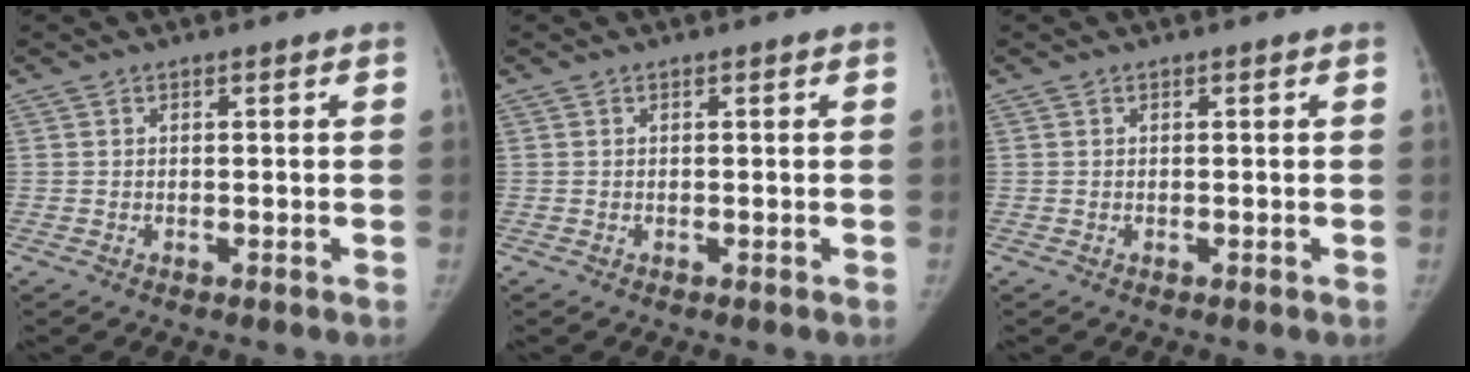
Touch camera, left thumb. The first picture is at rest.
{"total": 0.0}
{"total": 0.0}